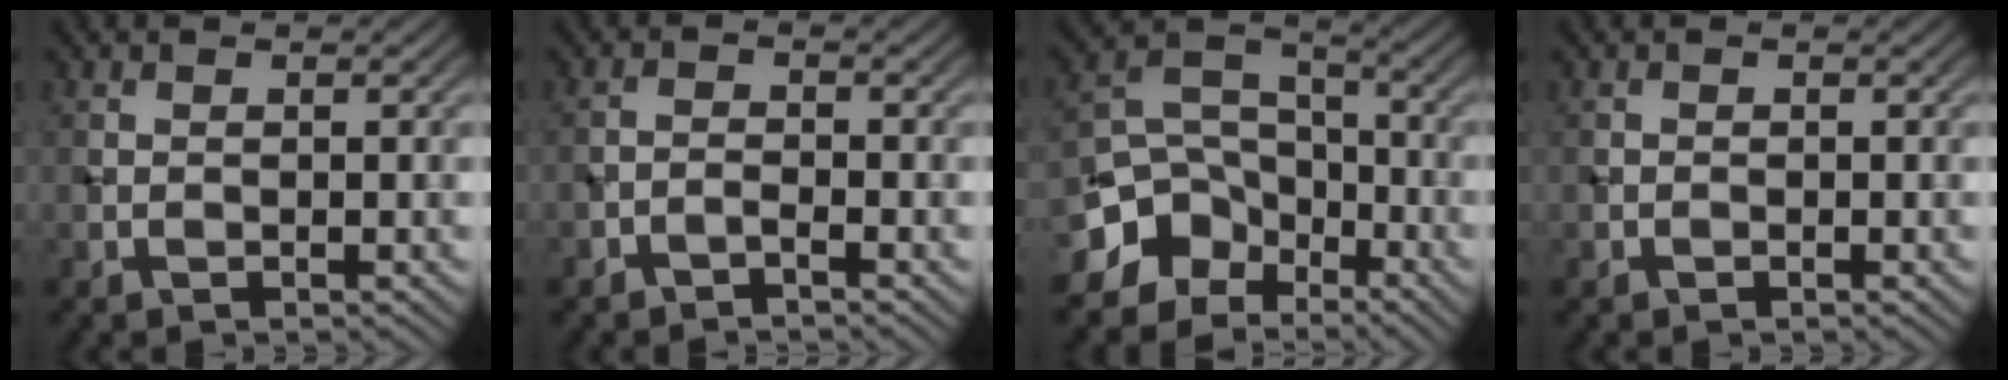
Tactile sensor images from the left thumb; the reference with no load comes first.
{"total": 1.4, "force": [-1.3, 0.4, 0.6], "torque": [-0.011, 0.003, -0.028]}
{"total": 11.0, "force": [-6.4, 8.1, 3.7], "torque": [-0.099, -0.018, -0.125]}
{"total": 0.0}